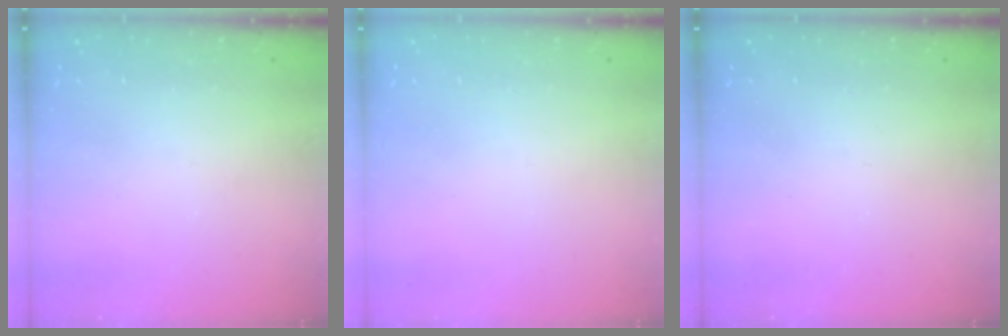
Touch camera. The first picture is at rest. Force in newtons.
{"total": 0.0}
{"total": 0.0}